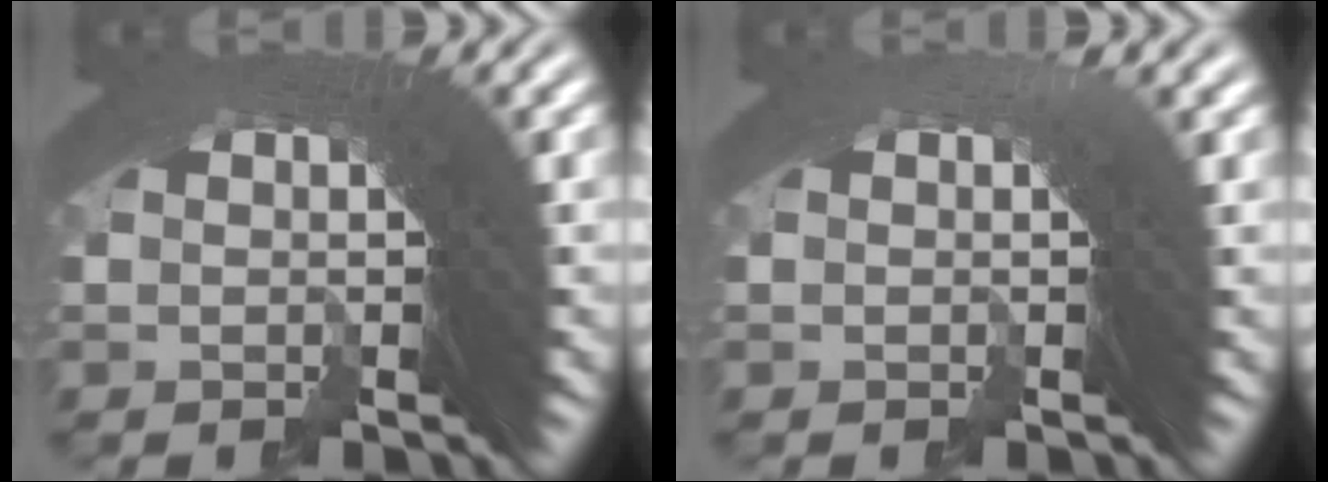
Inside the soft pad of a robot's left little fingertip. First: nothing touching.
{"total": 0.6, "force": [0.2, 0.4, 0.4], "torque": [-0.004, 0.008, -0.003]}